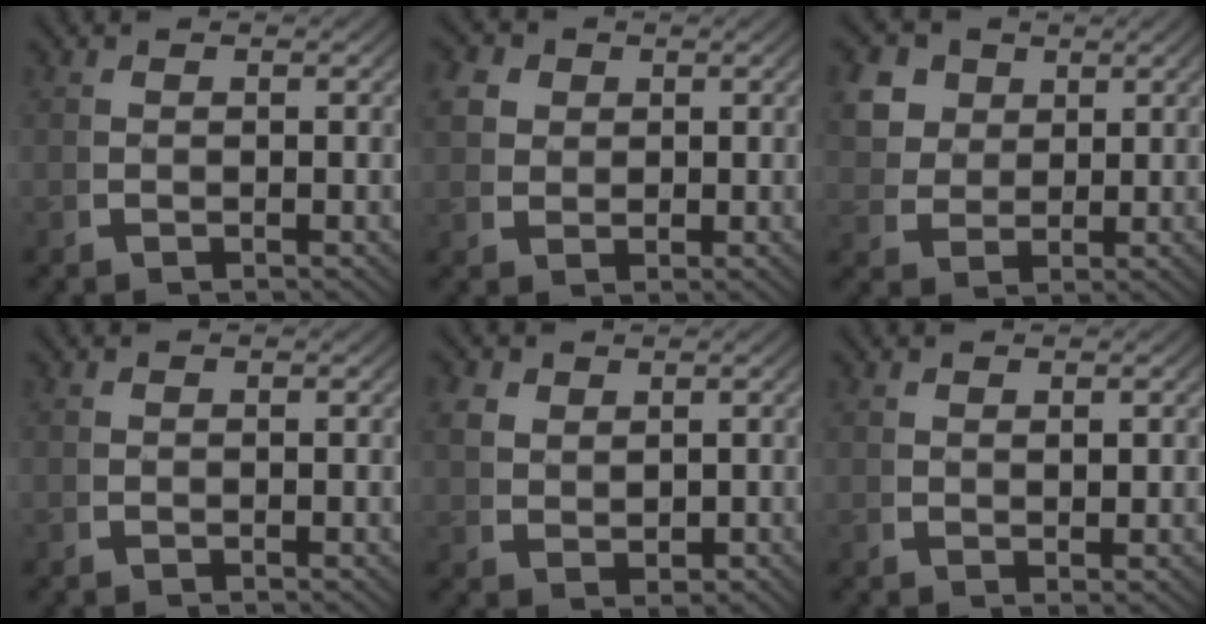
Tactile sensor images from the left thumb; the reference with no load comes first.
{"total": 4.4, "force": [1.6, 3.6, 1.9], "torque": [-0.049, -0.008, 0.032]}
{"total": 7.1, "force": [2.9, 5.5, 3.4], "torque": [-0.080, -0.012, 0.055]}
{"total": 0.0}
{"total": 3.2, "force": [1.2, 2.5, 1.6], "torque": [-0.032, -0.012, 0.038]}
{"total": 0.9, "force": [0.8, -0.1, 0.4], "torque": [-0.004, -0.003, 0.023]}